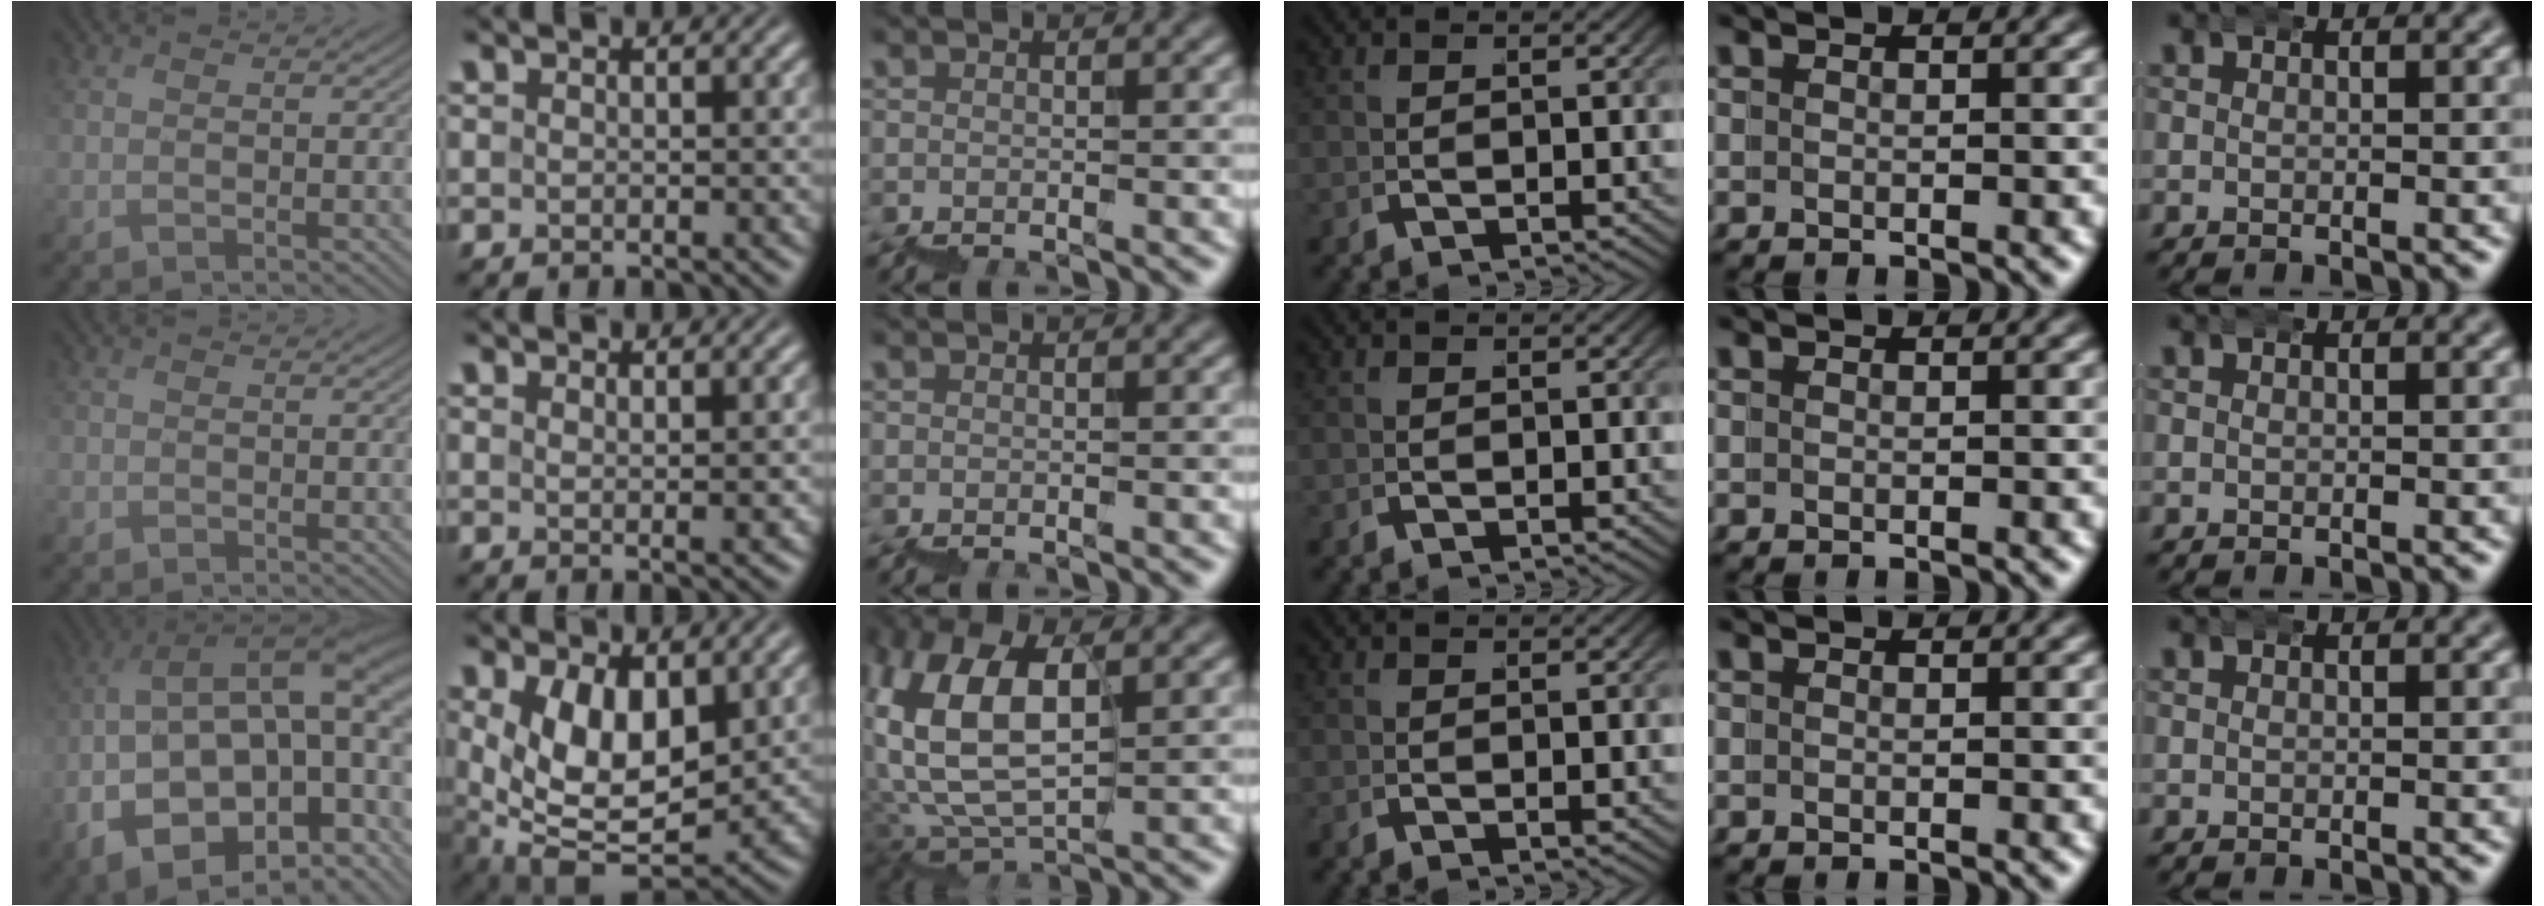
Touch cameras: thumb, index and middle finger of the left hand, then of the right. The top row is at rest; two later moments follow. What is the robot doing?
{"motion": "wrap", "object": "bandana"}